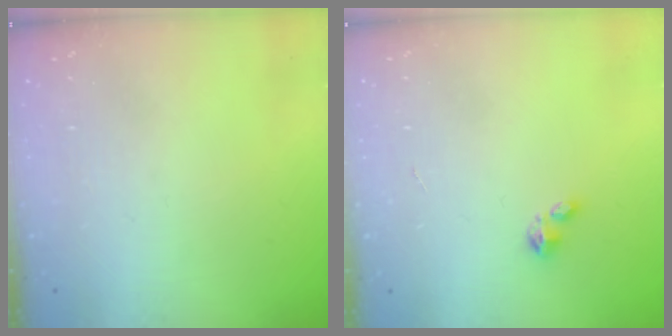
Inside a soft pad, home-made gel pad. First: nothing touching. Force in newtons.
{"total": 2.1, "press": 2.0, "slide": 0.5}